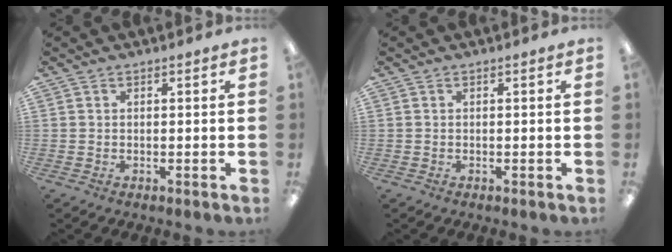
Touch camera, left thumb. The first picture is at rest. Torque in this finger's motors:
{"motor_torque": [0.00, 0.00, 0.23, -0.09, 0.00]}